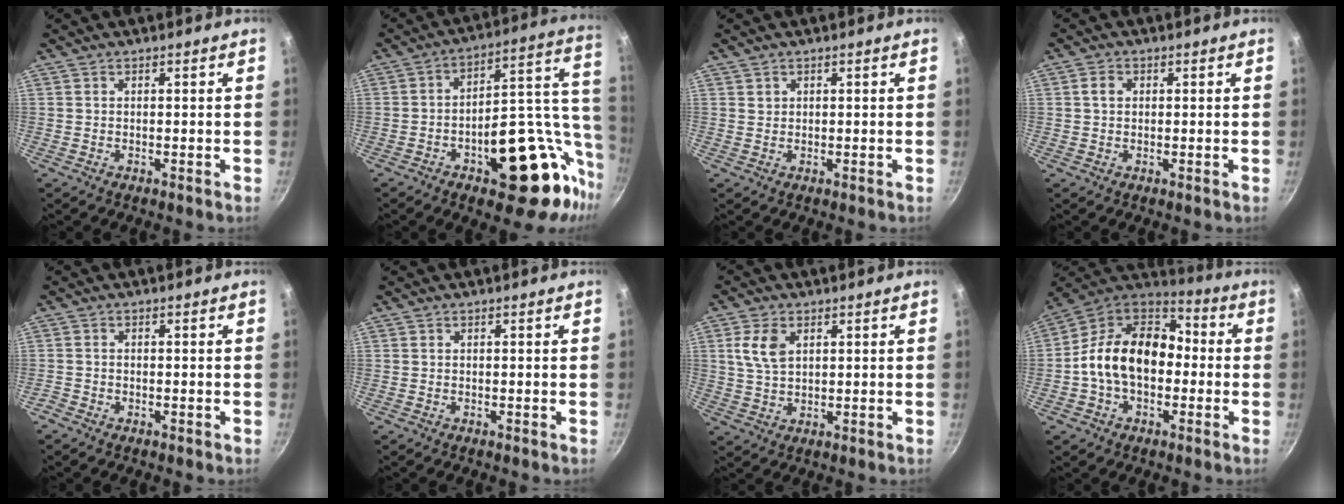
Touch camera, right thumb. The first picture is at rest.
{"total": 25.5, "force": [-8.2, 13.1, 20.2], "torque": [-0.200, 0.052, -0.107]}
{"total": 0.8, "force": [0.4, 0.7, 0.1], "torque": [0.004, 0.004, 0.008]}
{"total": 2.4, "force": [0.5, 1.9, 1.4], "torque": [-0.018, 0.004, 0.008]}
{"total": 1.3, "force": [-1.0, 0.8, 0.3], "torque": [-0.017, 0.005, -0.023]}
{"total": 0.0}
{"total": 6.2, "force": [2.2, 3.8, 4.4], "torque": [-0.080, -0.003, 0.043]}
{"total": 17.9, "force": [-1.5, 12.4, 12.7], "torque": [-0.180, 0.050, -0.045]}